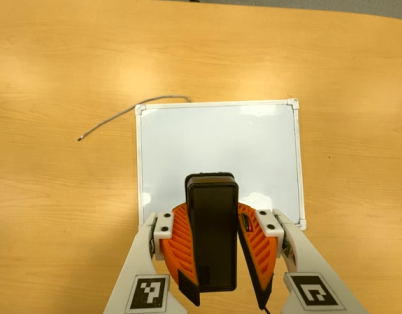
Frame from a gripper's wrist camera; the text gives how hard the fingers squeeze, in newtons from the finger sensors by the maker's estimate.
{"total": 10.6, "left": 10.0, "right": 11.2}